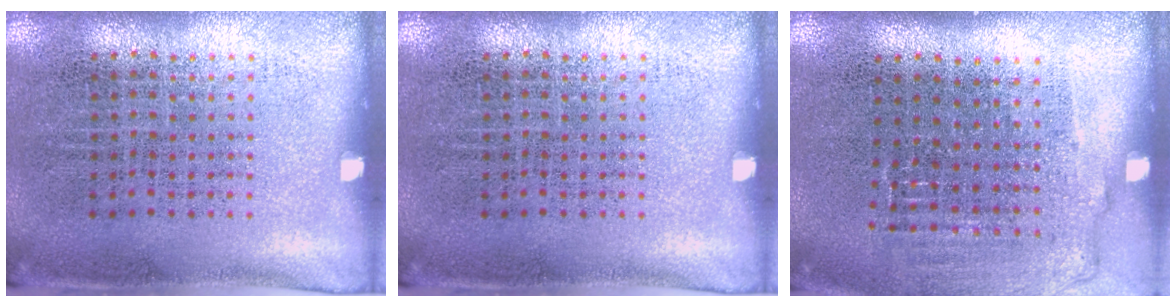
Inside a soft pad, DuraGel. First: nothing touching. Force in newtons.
{"total": 0.0}
{"total": 1.1, "press": 1.1, "slide": 0.4}